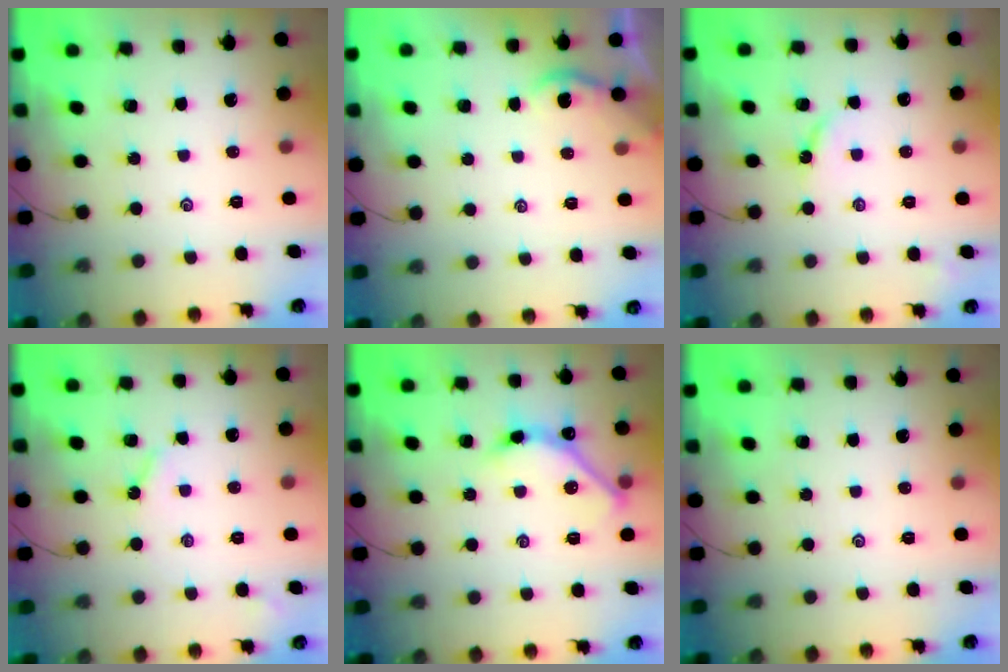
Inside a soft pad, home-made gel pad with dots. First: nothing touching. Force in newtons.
{"total": 1.8, "press": 1.7, "slide": 0.5}
{"total": 5.8, "press": 5.7, "slide": 0.8}
{"total": 3.0, "press": 2.9, "slide": 0.6}
{"total": 7.4, "press": 7.4, "slide": 0.7}
{"total": 0.0}